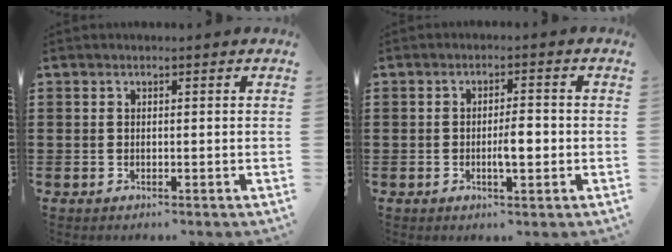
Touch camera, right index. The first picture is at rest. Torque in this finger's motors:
{"motor_torque": [1.13, 0.42, 0.17, 0.03]}